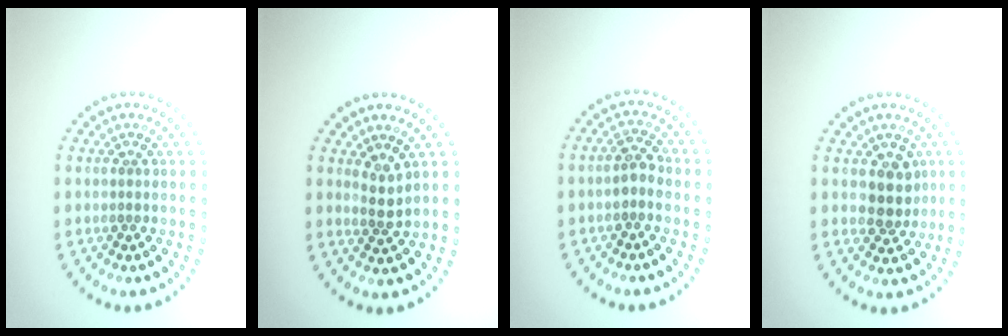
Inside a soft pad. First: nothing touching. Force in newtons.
{"total": 1.6, "press": 1.2, "slide": 1.0}
{"total": 1.9, "press": 1.7, "slide": 0.7}
{"total": 2.7, "press": 2.5, "slide": 1.2}